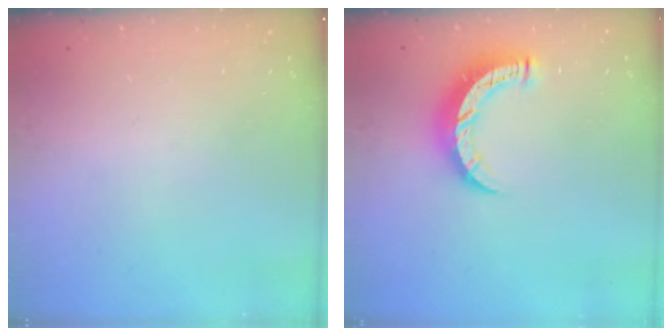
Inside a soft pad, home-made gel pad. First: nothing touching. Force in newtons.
{"total": 8.6, "press": 8.6, "slide": 0.6}